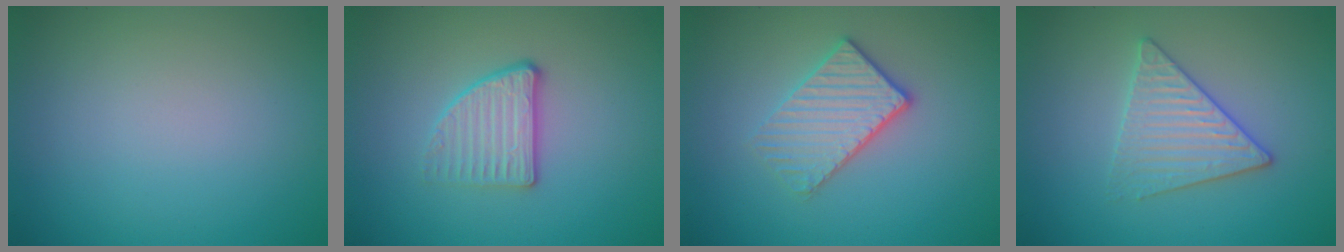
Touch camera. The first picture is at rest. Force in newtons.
{"total": 2.9, "press": 2.5, "slide": 1.4}
{"total": 3.3, "press": 3.0, "slide": 1.5}
{"total": 3.2, "press": 3.2, "slide": 0.6}